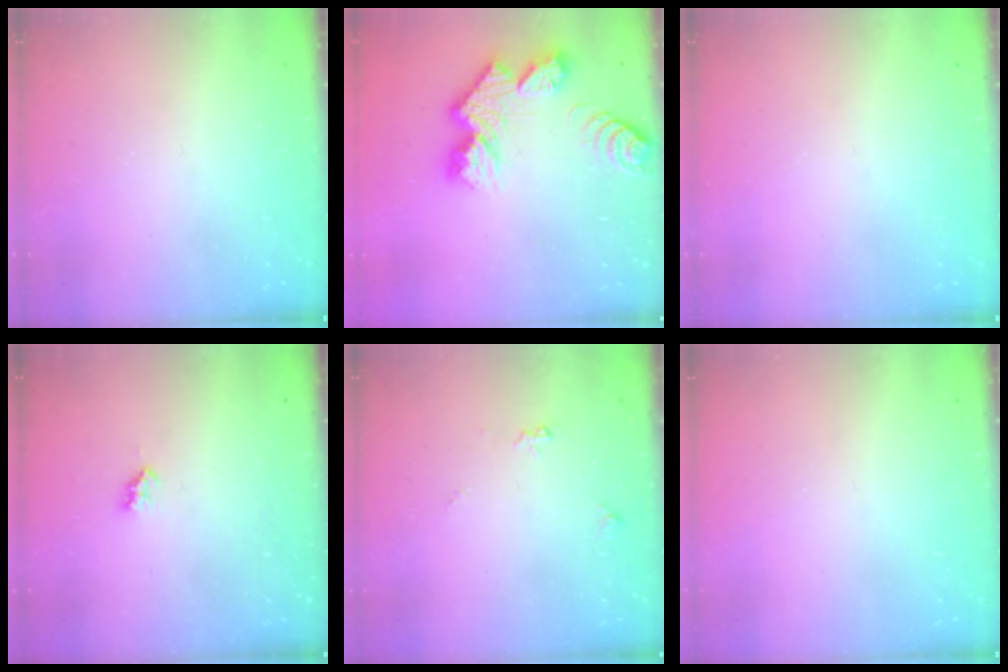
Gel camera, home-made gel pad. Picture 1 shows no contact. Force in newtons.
{"total": 11.9, "press": 11.8, "slide": 1.0}
{"total": 1.7, "press": 1.7, "slide": 0.2}
{"total": 2.6, "press": 2.5, "slide": 0.4}
{"total": 5.2, "press": 5.1, "slide": 0.7}
{"total": 0.0}